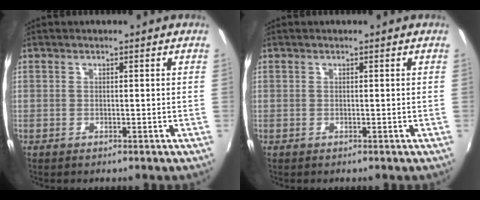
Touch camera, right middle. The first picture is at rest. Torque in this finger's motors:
{"motor_torque": [-0.24, -0.05, -0.01, 0.00]}